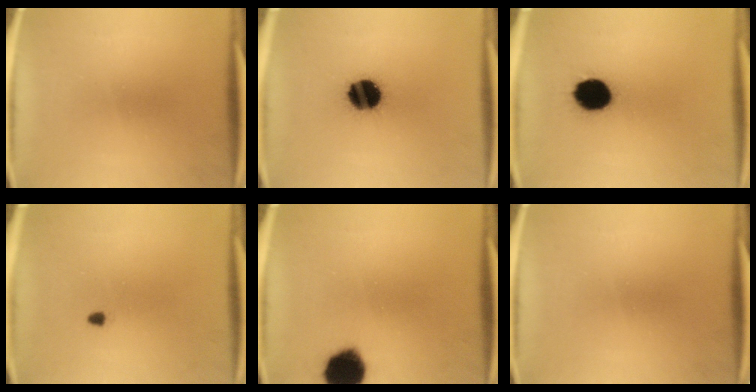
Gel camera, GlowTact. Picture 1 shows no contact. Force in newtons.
{"total": 13.4}
{"total": 11.7}
{"total": 0.8}
{"total": 11.8}
{"total": 0.0}